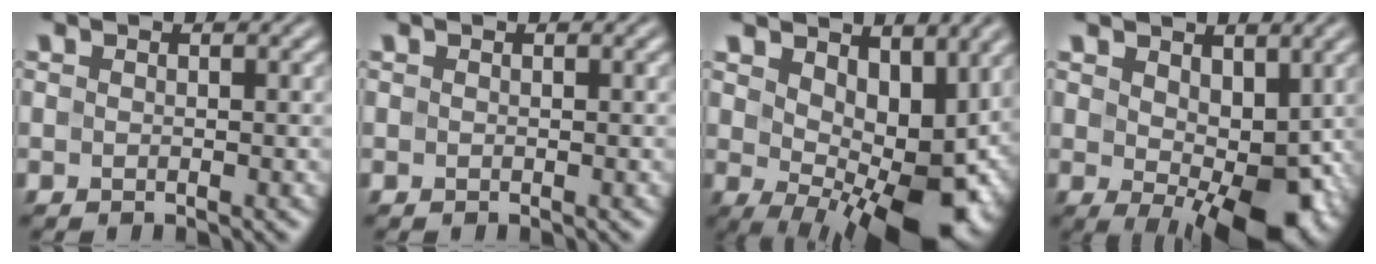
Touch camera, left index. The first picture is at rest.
{"total": 0.0}
{"total": 11.4, "force": [1.5, 6.2, 9.4], "torque": [-0.122, -0.019, 0.040]}
{"total": 9.4, "force": [-0.5, 5.1, 7.9], "torque": [-0.118, -0.015, 0.001]}